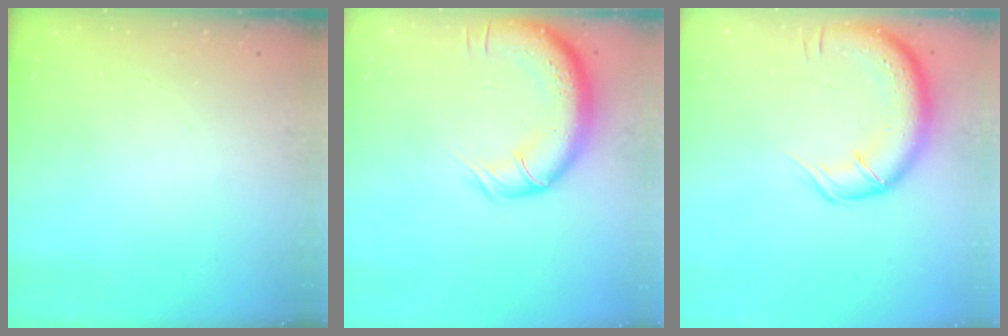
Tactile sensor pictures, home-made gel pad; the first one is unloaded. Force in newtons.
{"total": 13.7, "press": 13.3, "slide": 3.4}
{"total": 14.0, "press": 13.7, "slide": 2.9}